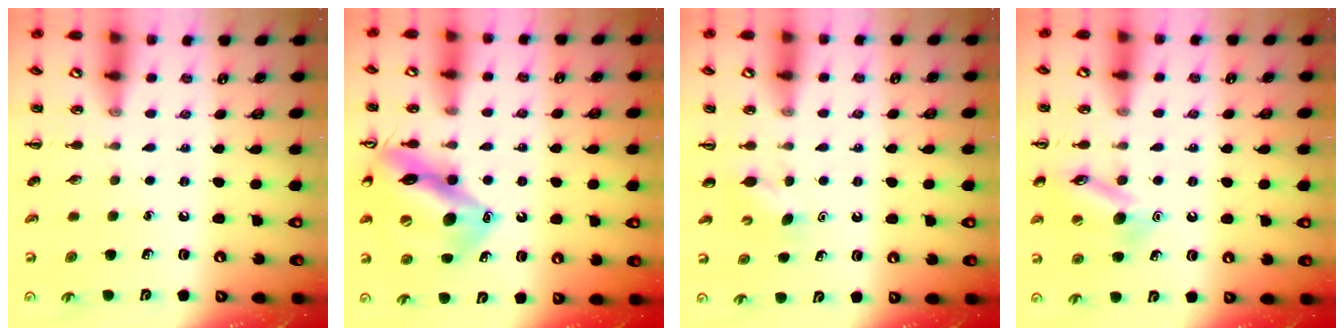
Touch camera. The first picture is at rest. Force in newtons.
{"total": 16.6, "press": 16.3, "slide": 3.1}
{"total": 3.1, "press": 3.0, "slide": 0.7}
{"total": 12.6, "press": 12.5, "slide": 1.8}